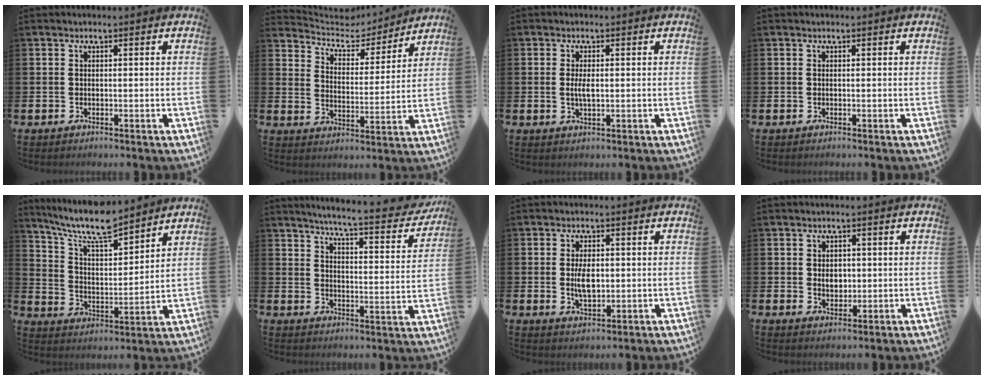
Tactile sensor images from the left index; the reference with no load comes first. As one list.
[{"total": 5.4, "force": [5.0, 2.1, 0.8], "torque": [-0.052, -0.042, 0.081]}, {"total": 2.4, "force": [0.1, 1.0, 2.2], "torque": [-0.042, 0.003, -0.001]}, {"total": 0.0}, {"total": 9.7, "force": [8.6, 1.7, 4.1], "torque": [-0.116, -0.045, 0.154]}, {"total": 5.6, "force": [5.2, 0.0, 2.0], "torque": [-0.050, -0.049, 0.080]}, {"total": 4.4, "force": [0.1, 2.3, 3.7], "torque": [-0.064, 0.002, -0.001]}, {"total": 2.5, "force": [0.3, 1.9, 1.5], "torque": [-0.016, 0.002, 0.000]}]